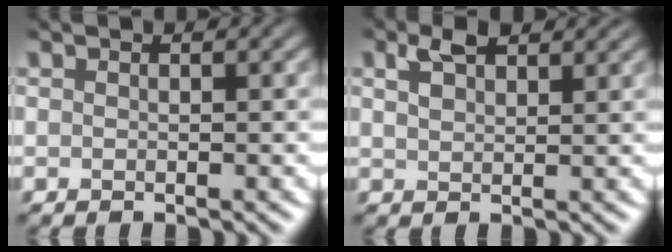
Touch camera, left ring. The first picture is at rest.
{"total": 3.2, "force": [2.1, 1.5, 1.8], "torque": [-0.041, 0.007, 0.041]}